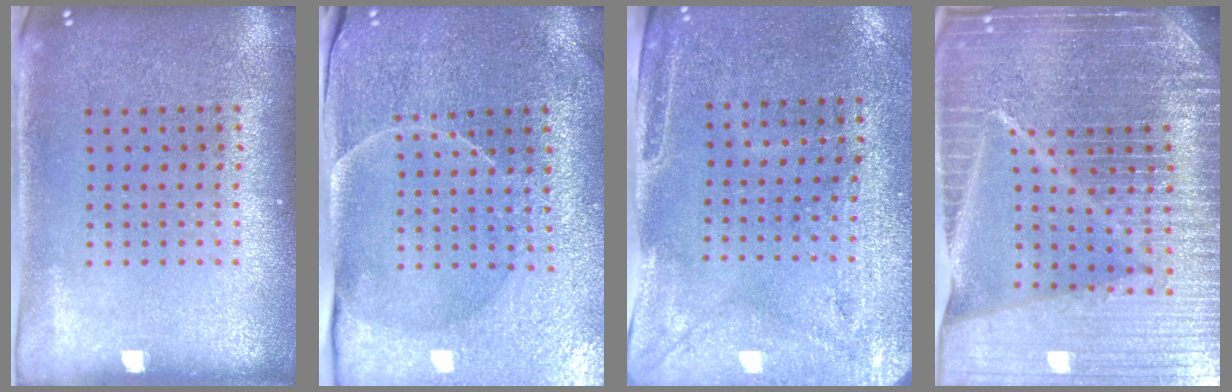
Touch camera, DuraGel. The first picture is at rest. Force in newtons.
{"total": 3.8, "press": 3.7, "slide": 0.7}
{"total": 2.9, "press": 2.5, "slide": 1.5}
{"total": 7.2, "press": 6.1, "slide": 3.7}